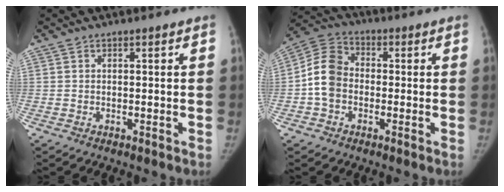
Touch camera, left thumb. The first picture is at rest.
{"total": 8.8, "force": [-1.2, 6.9, 5.2], "torque": [-0.094, 0.028, -0.038]}